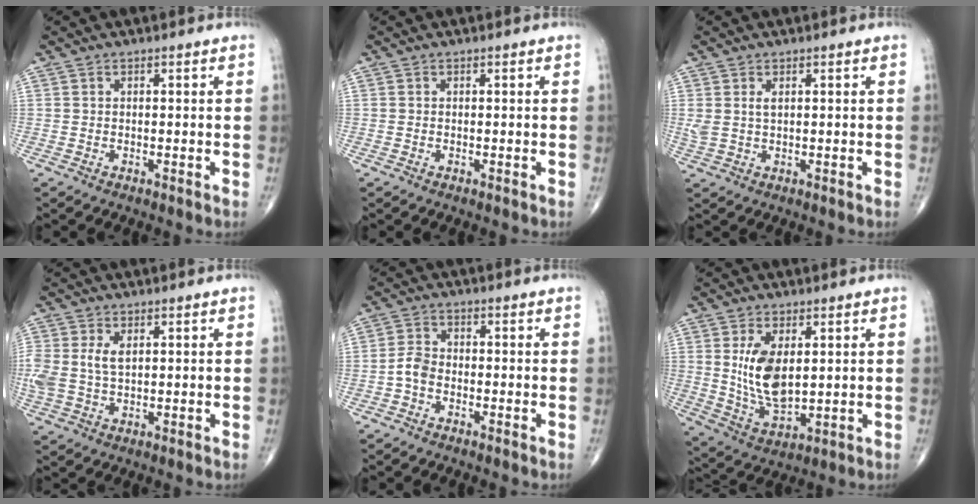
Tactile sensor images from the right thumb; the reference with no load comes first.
{"total": 0.0}
{"total": 2.6, "force": [0.9, 1.3, 2.1], "torque": [-0.051, 0.007, 0.025]}
{"total": 6.4, "force": [1.2, 3.8, 5.0], "torque": [-0.123, 0.006, 0.030]}
{"total": 3.3, "force": [-1.4, 2.2, 2.1], "torque": [-0.038, 0.015, -0.034]}
{"total": 10.8, "force": [2.0, 5.6, 9.0], "torque": [-0.159, -0.023, 0.051]}